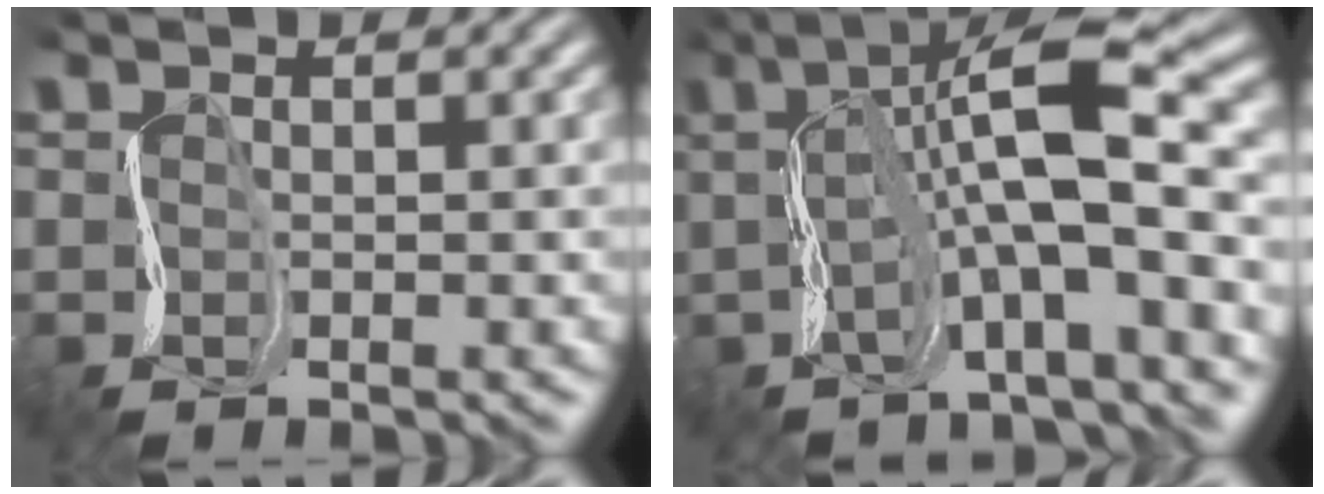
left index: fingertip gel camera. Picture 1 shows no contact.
{"total": 10.5, "force": [1.2, 2.0, 10.2], "torque": [-0.166, 0.043, 0.010]}